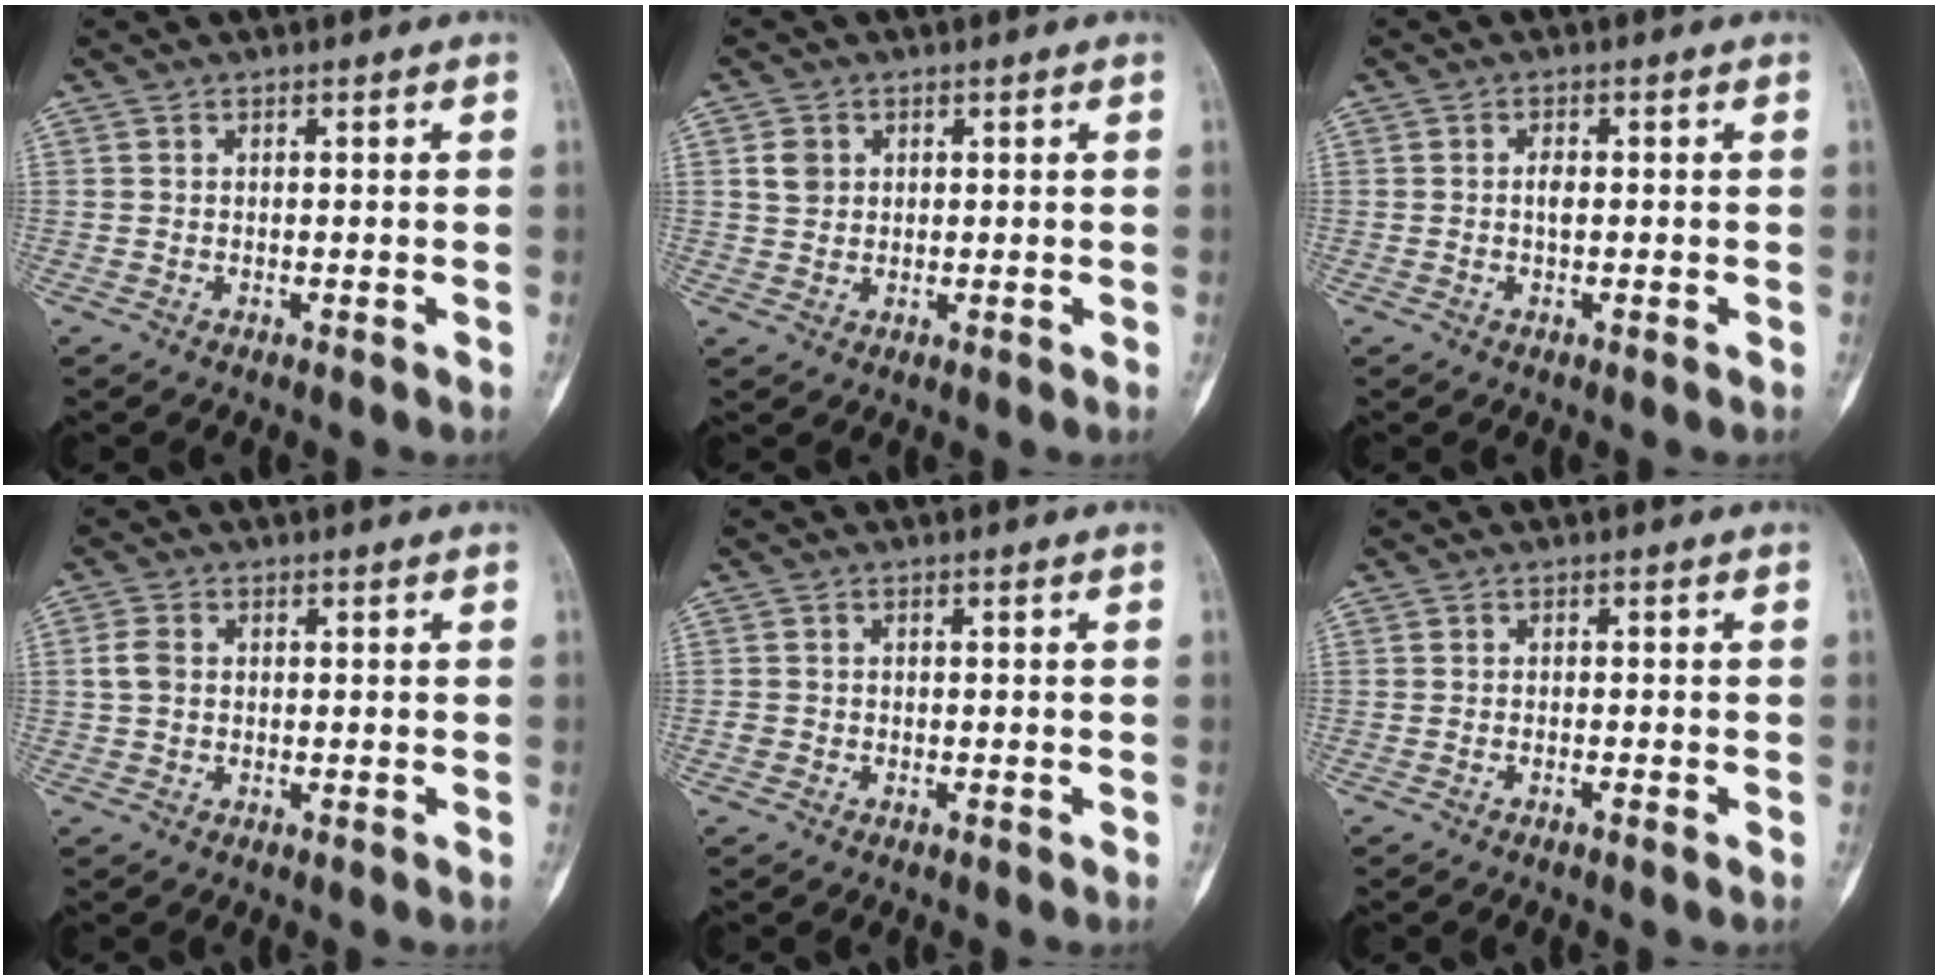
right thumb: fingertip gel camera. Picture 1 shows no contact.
{"total": 3.2, "force": [1.0, 2.7, 1.4], "torque": [-0.014, 0.000, 0.020]}
{"total": 1.7, "force": [-0.1, 0.8, 1.5], "torque": [-0.029, 0.001, -0.005]}
{"total": 2.8, "force": [0.2, 2.1, 1.8], "torque": [-0.041, 0.007, 0.000]}
{"total": 1.1, "force": [-0.5, 1.0, 0.3], "torque": [-0.002, 0.004, -0.013]}
{"total": 0.8, "force": [-0.5, 0.1, 0.6], "torque": [-0.016, 0.005, -0.010]}